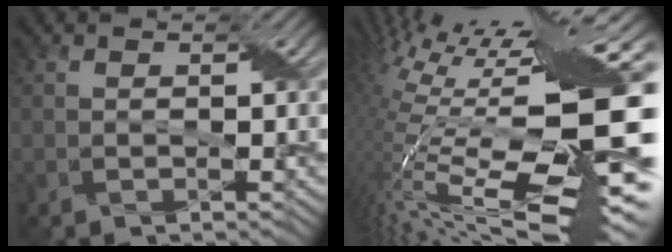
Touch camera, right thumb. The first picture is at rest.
{"total": 16.9, "force": [0.8, 4.9, 16.1], "torque": [-0.288, 0.002, 0.028]}